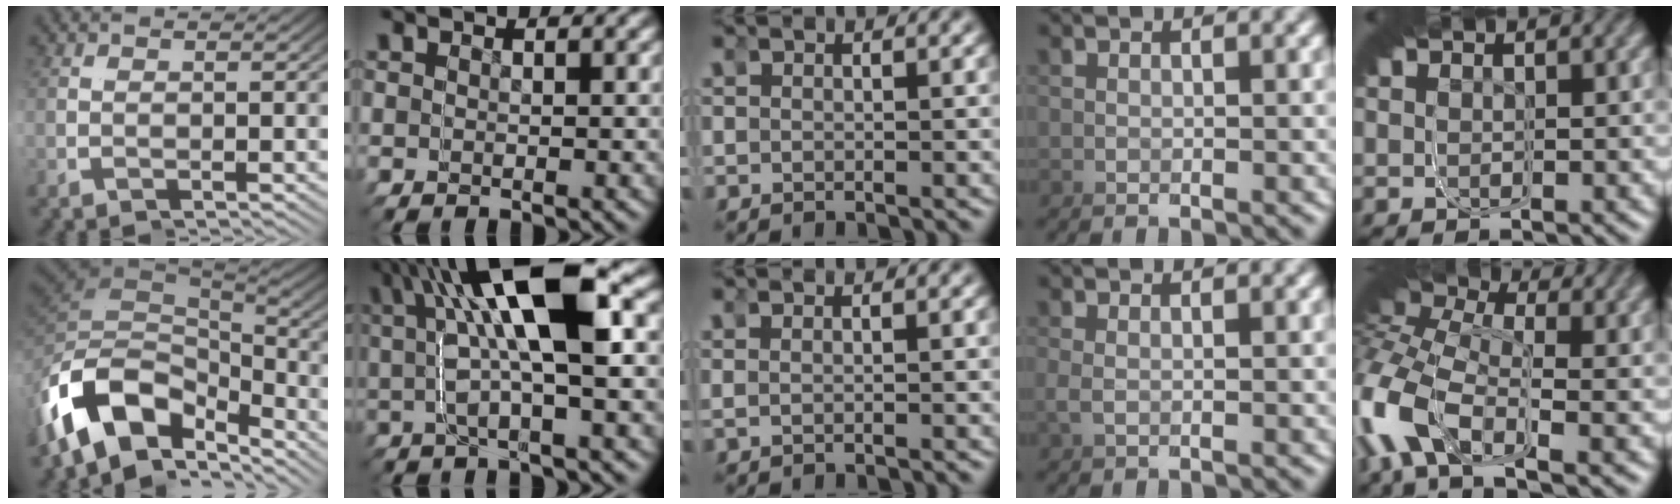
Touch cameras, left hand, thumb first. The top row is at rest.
{"thumb": {"total": 13.5, "force": [-1.1, 7.9, 10.9], "torque": [-0.206, 0.000, -0.017]}, "index": {"total": 10.1, "force": [2.9, 4.8, 8.4], "torque": [-0.157, 0.038, 0.037]}, "middle": {"total": 0.8, "force": [0.5, 0.3, 0.6], "torque": [-0.010, 0.004, 0.007]}, "ring": {"total": 1.6, "force": [-0.4, -1.5, -0.1], "torque": [0.015, 0.009, -0.008]}, "little": {"total": 5.5, "force": [-0.4, 3.0, 4.5], "torque": [-0.039, 0.025, -0.032]}}